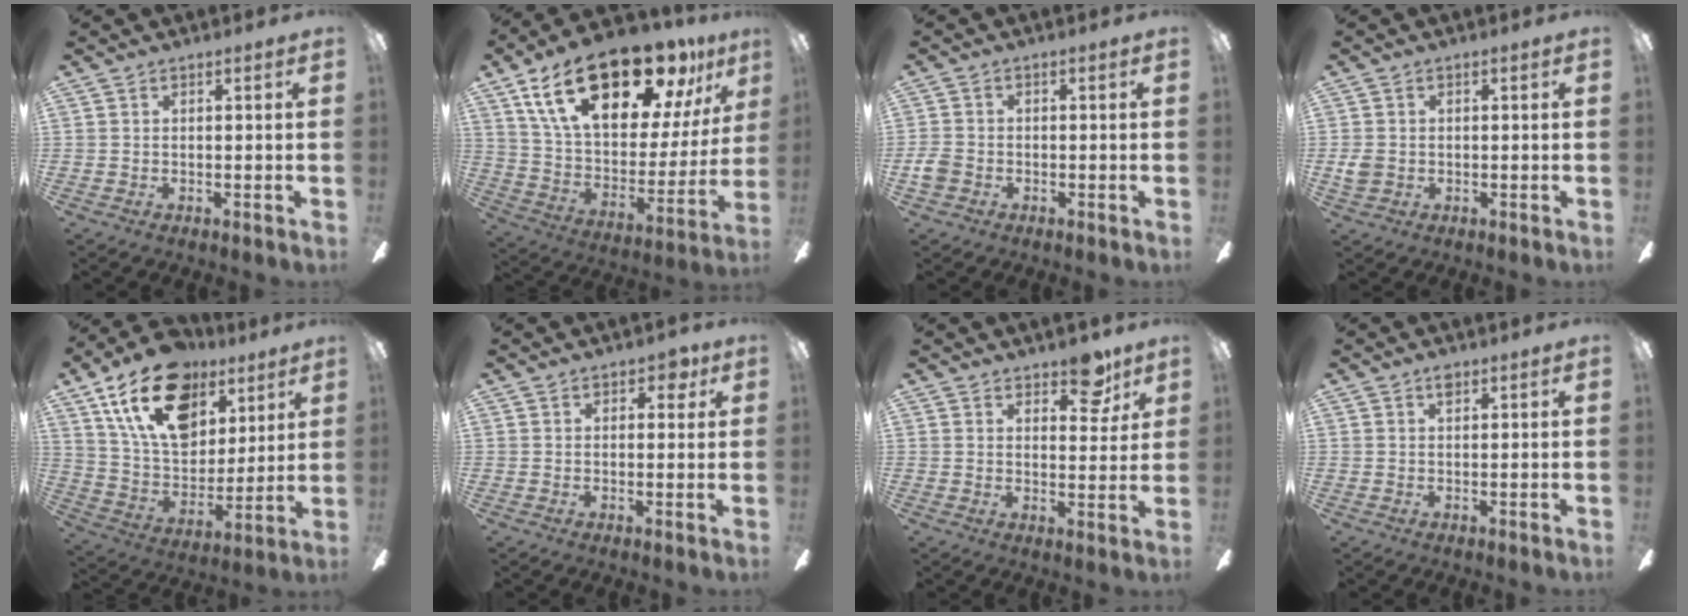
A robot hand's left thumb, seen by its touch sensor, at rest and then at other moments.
{"total": 27.2, "force": [17.0, 12.2, 17.4], "torque": [-0.294, -0.092, 0.292]}
{"total": 3.6, "force": [-1.4, 2.8, 1.9], "torque": [-0.042, 0.007, -0.028]}
{"total": 3.3, "force": [-0.3, 2.8, 1.6], "torque": [-0.018, 0.006, -0.005]}
{"total": 22.6, "force": [12.6, 13.6, 12.8], "torque": [-0.216, -0.050, 0.227]}
{"total": 3.5, "force": [1.7, 2.0, 2.4], "torque": [-0.025, 0.000, 0.023]}
{"total": 8.5, "force": [6.1, 4.1, 4.3], "torque": [-0.034, -0.034, 0.101]}
{"total": 1.7, "force": [1.0, 0.7, 1.1], "torque": [-0.016, 0.000, 0.016]}